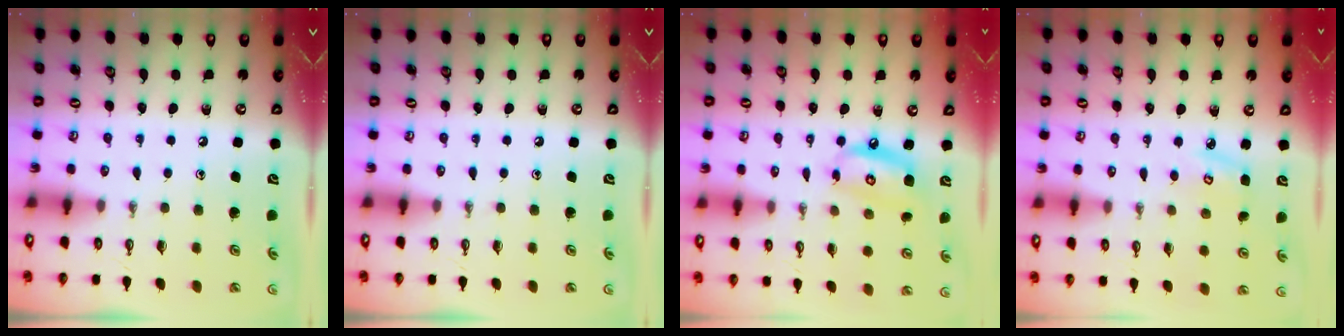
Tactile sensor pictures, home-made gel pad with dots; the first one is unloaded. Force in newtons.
{"total": 0.0}
{"total": 10.1, "press": 10.0, "slide": 1.3}
{"total": 4.7, "press": 4.7, "slide": 0.4}